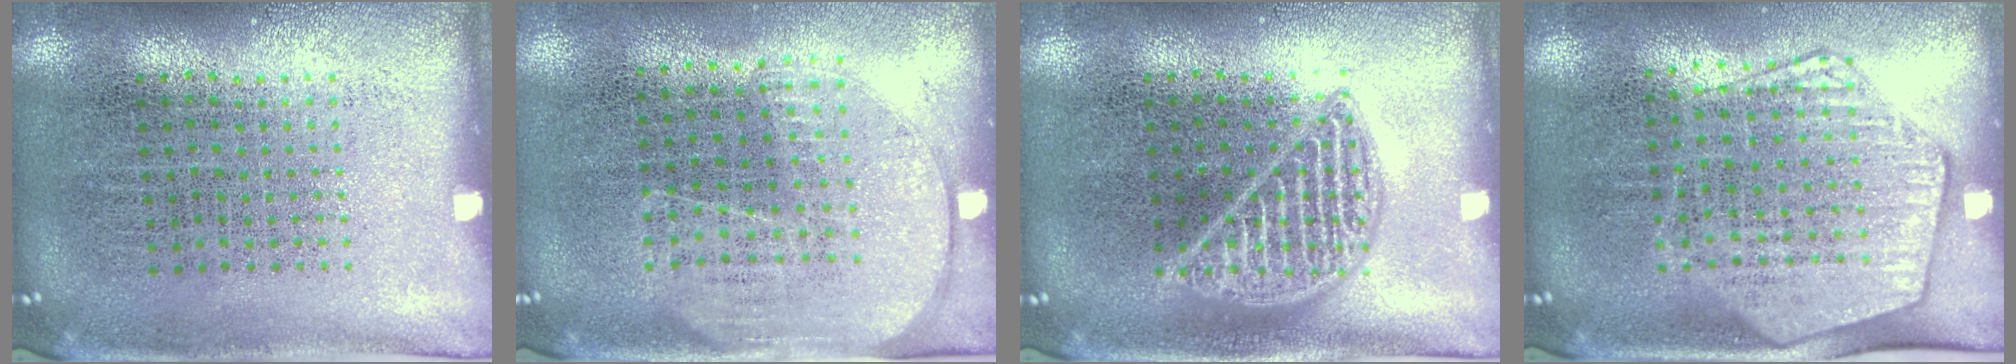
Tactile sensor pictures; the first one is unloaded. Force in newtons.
{"total": 1.7, "press": 1.5, "slide": 0.8}
{"total": 2.2, "press": 2.2, "slide": 0.3}
{"total": 2.0, "press": 1.8, "slide": 0.9}